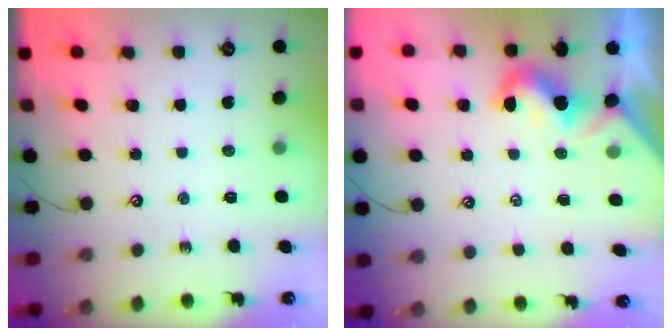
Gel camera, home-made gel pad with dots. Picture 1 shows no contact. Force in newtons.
{"total": 2.0, "press": 1.9, "slide": 0.6}